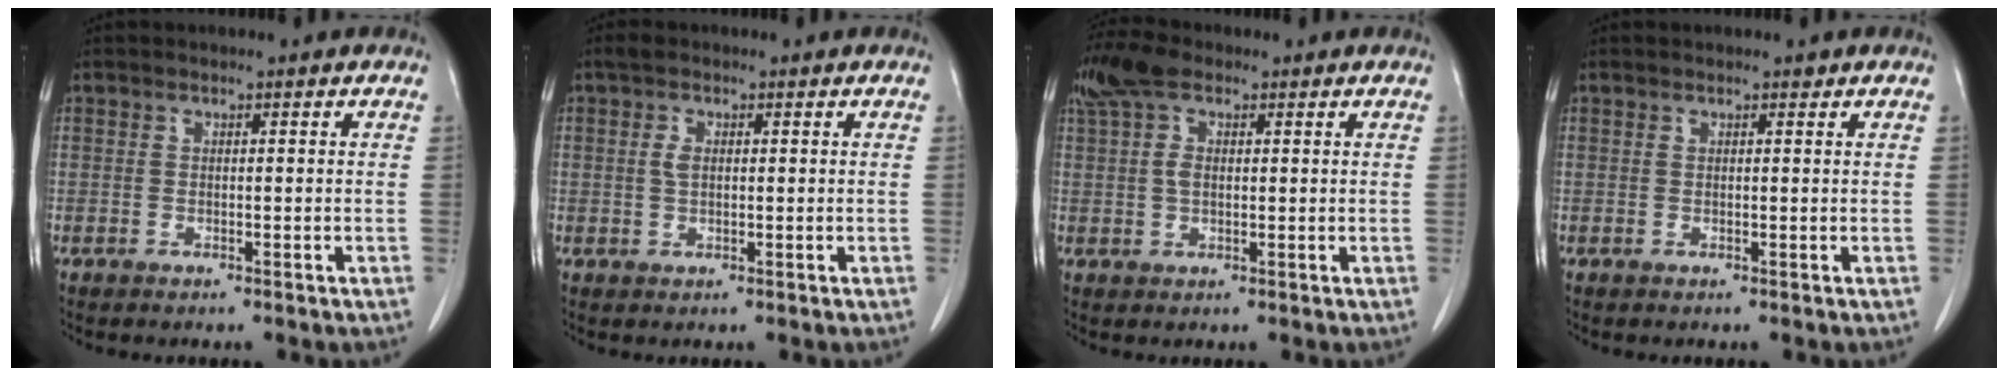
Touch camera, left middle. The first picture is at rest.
{"total": 1.9, "force": [0.5, 1.2, 1.4], "torque": [-0.033, 0.007, 0.010]}
{"total": 6.0, "force": [2.7, 3.4, 4.1], "torque": [-0.095, 0.026, 0.050]}
{"total": 0.7, "force": [0.6, 0.1, 0.3], "torque": [-0.010, 0.003, 0.010]}